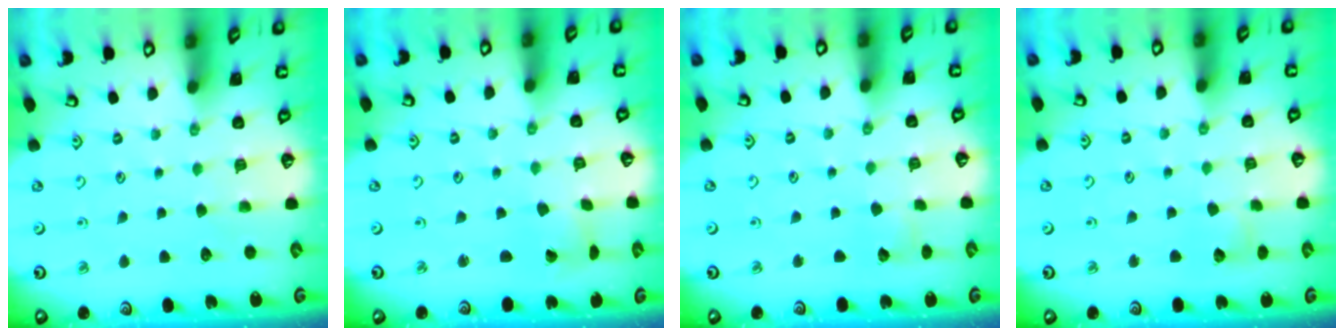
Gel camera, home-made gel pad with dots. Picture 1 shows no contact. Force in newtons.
{"total": 1.3, "press": 1.3, "slide": 0.3}
{"total": 2.8, "press": 2.8, "slide": 0.2}
{"total": 5.2, "press": 5.1, "slide": 0.5}